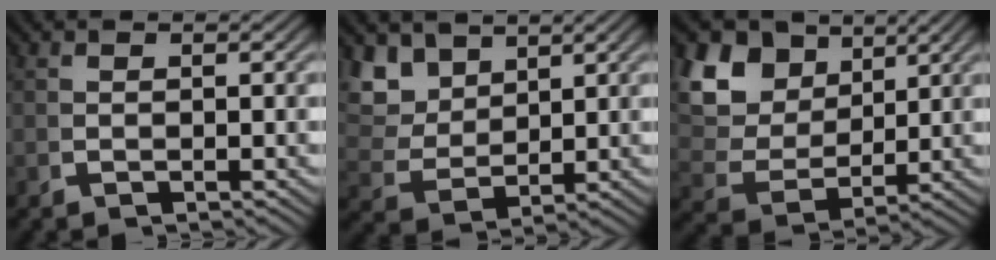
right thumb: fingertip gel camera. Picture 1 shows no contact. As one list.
[{"total": 6.4, "force": [2.3, 4.7, 3.8], "torque": [-0.100, -0.017, 0.054]}, {"total": 11.2, "force": [3.1, 8.5, 6.7], "torque": [-0.156, -0.012, 0.053]}]